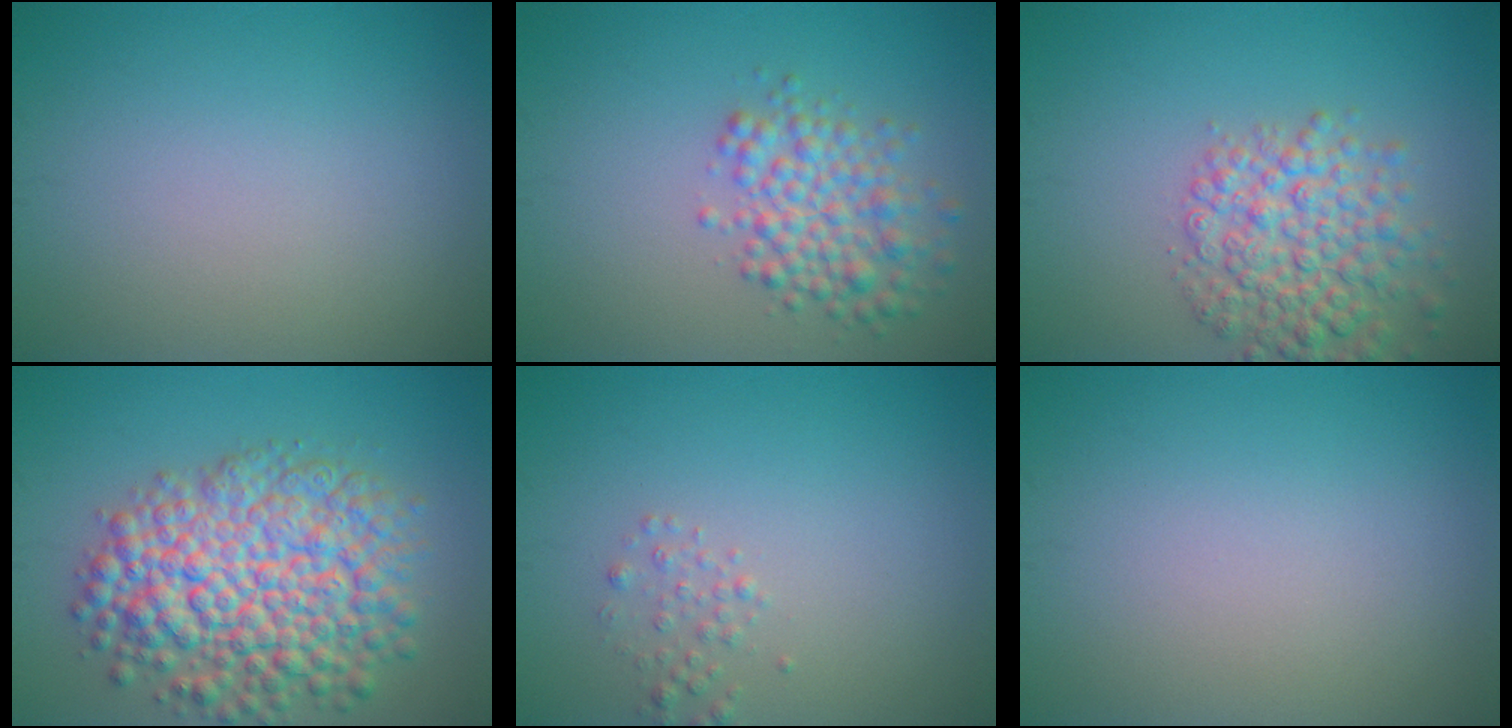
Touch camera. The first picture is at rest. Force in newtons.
{"total": 4.3, "press": 4.3, "slide": 0.2}
{"total": 5.7, "press": 5.7, "slide": 0.2}
{"total": 9.9, "press": 9.9, "slide": 0.3}
{"total": 1.2, "press": 1.2, "slide": 0.1}
{"total": 0.0}